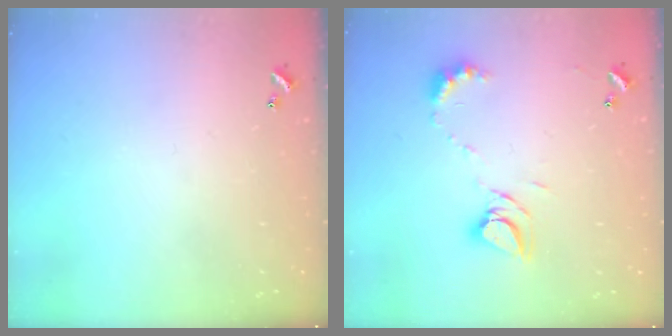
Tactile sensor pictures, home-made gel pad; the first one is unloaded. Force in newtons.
{"total": 8.2, "press": 8.2, "slide": 0.9}